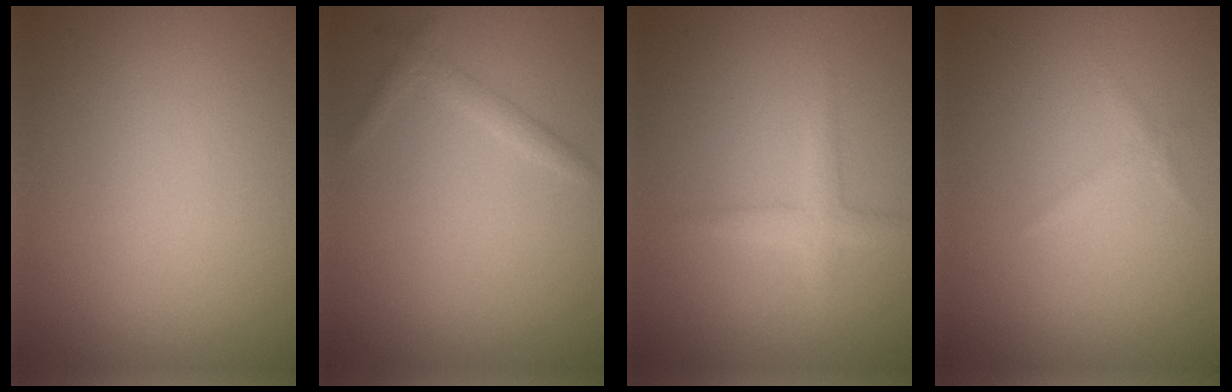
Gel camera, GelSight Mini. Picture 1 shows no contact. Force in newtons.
{"total": 1.3, "press": 1.3, "slide": 0.1}
{"total": 1.9, "press": 1.9, "slide": 0.2}
{"total": 0.7, "press": 0.7, "slide": 0.0}